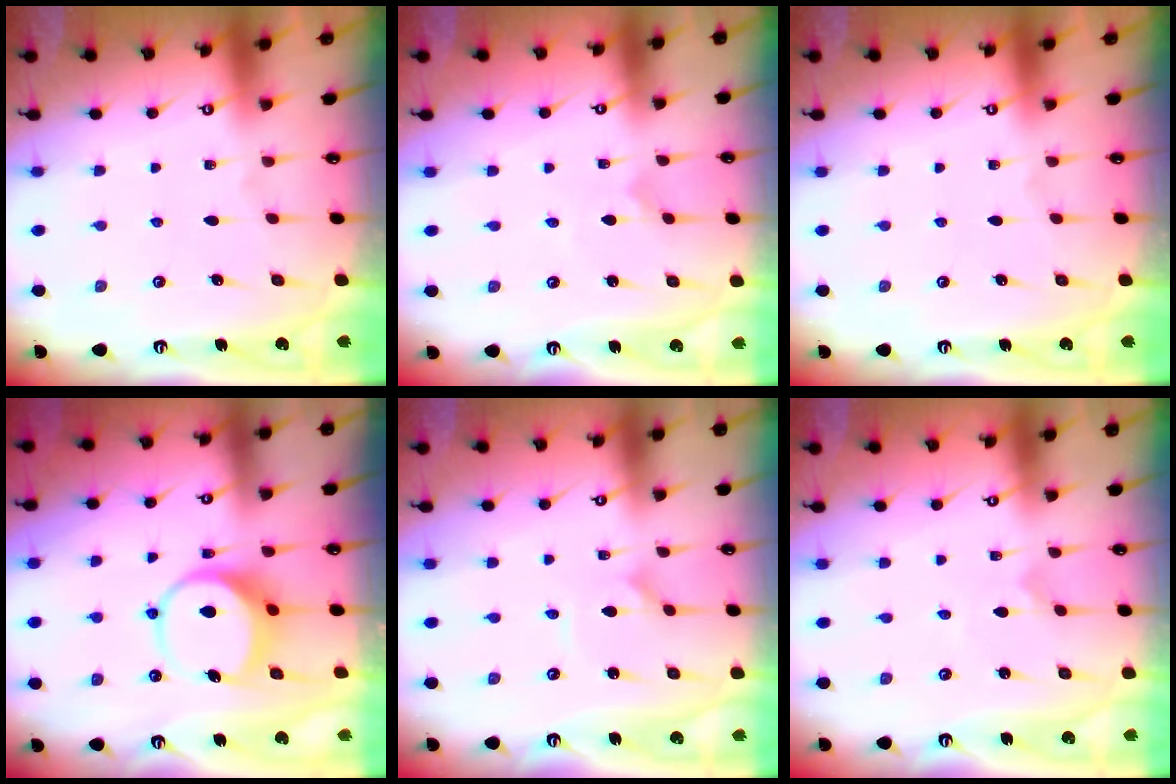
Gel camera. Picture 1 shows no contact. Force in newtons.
{"total": 0.0}
{"total": 0.0}
{"total": 9.8, "press": 9.7, "slide": 1.1}
{"total": 1.0, "press": 1.0, "slide": 0.0}
{"total": 0.0}